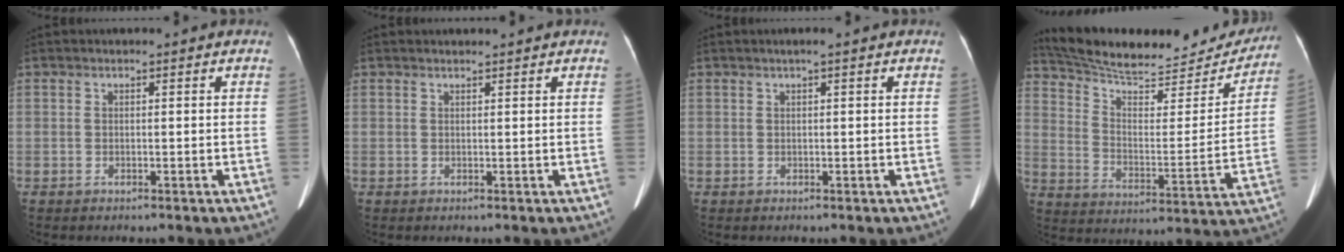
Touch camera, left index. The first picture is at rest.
{"total": 1.8, "force": [1.7, 0.1, 0.3], "torque": [-0.009, 0.012, 0.026]}
{"total": 0.9, "force": [0.6, -0.2, 0.7], "torque": [-0.017, 0.006, 0.013]}
{"total": 23.4, "force": [21.6, 5.8, 7.1], "torque": [-0.114, -0.024, 0.302]}